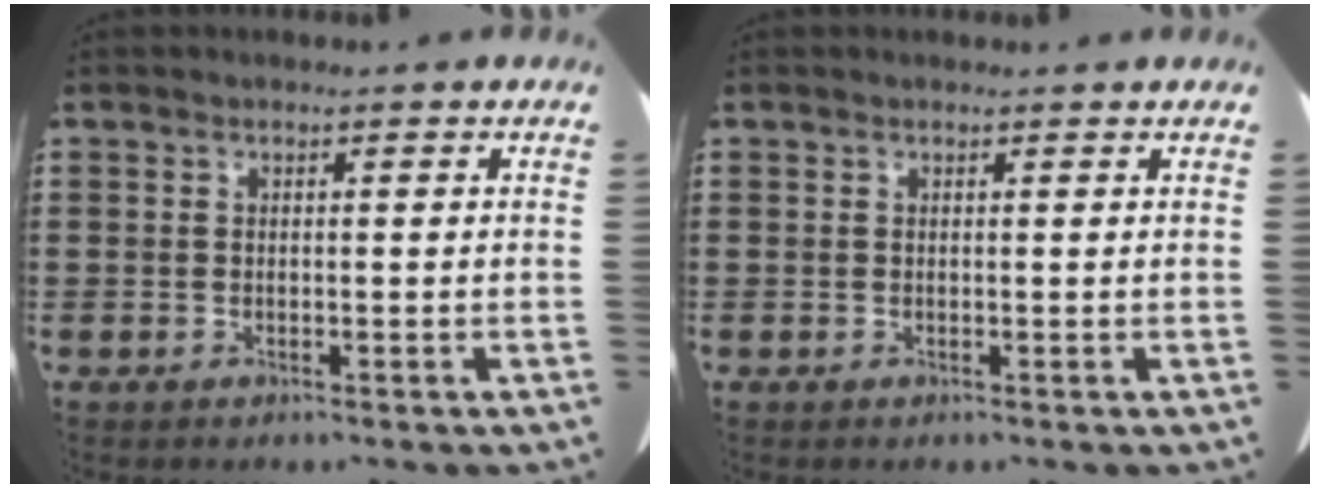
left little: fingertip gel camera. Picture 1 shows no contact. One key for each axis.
{"total": 0.0}